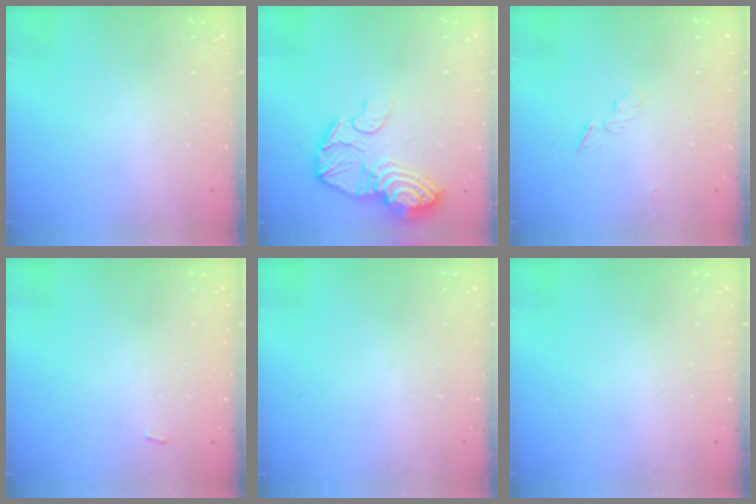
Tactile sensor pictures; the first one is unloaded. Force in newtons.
{"total": 16.1, "press": 16.0, "slide": 1.4}
{"total": 3.5, "press": 3.5, "slide": 0.4}
{"total": 2.2, "press": 2.2, "slide": 0.3}
{"total": 0.0}
{"total": 0.0}